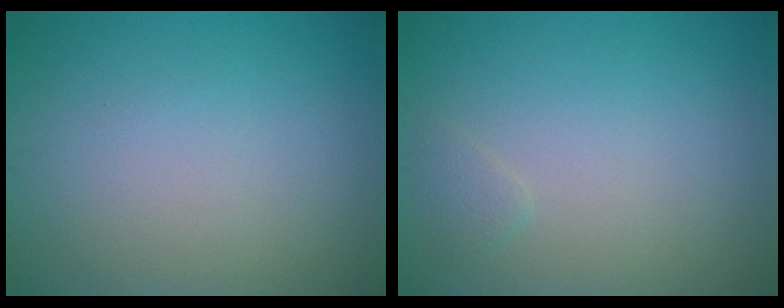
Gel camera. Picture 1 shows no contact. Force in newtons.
{"total": 0.8, "press": 0.8, "slide": 0.1}